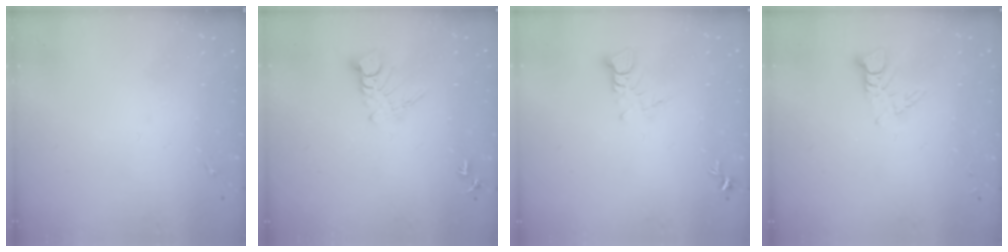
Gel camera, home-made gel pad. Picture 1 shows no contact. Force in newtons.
{"total": 5.9, "press": 5.9, "slide": 0.5}
{"total": 4.0, "press": 3.9, "slide": 0.3}
{"total": 3.8, "press": 3.8, "slide": 0.2}